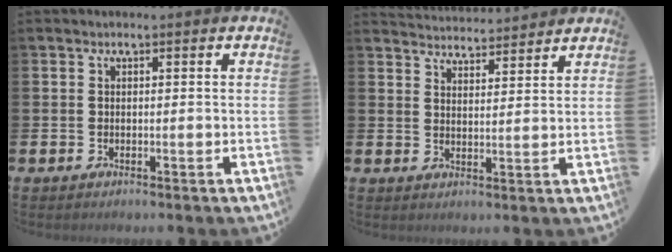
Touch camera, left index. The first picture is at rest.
{"total": 4.1, "force": [4.1, 0.2, -0.5], "torque": [0.005, -0.032, 0.073]}